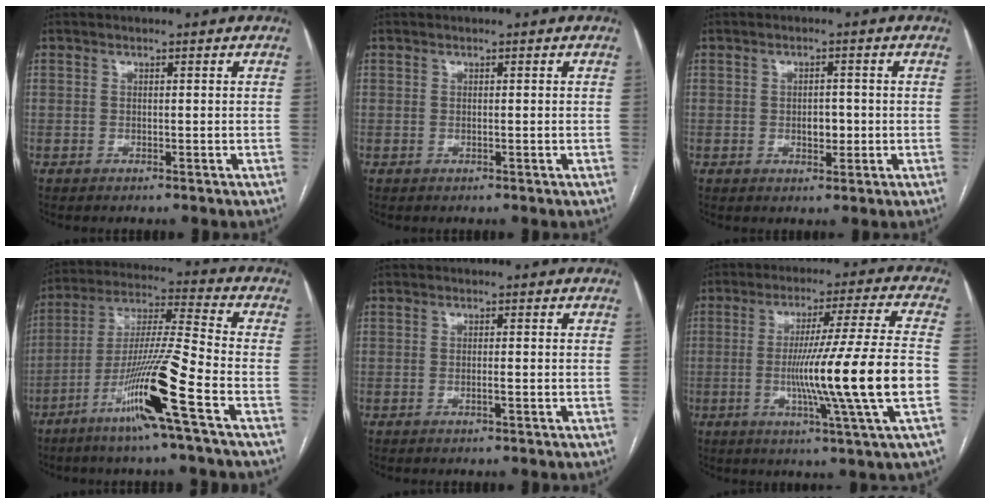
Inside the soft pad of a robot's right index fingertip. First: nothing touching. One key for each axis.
{"total": 0.0}
{"total": 2.6, "fx": -0.5, "fy": 1.5, "fz": 2.0, "tx": -0.028, "ty": 0.003, "tz": -0.003}
{"total": 14.7, "fx": -7.2, "fy": -1.4, "fz": 12.7, "tx": -0.247, "ty": -0.018, "tz": -0.139}
{"total": 0.9, "fx": -0.4, "fy": 0.0, "fz": 0.8, "tx": -0.016, "ty": 0.001, "tz": -0.006}
{"total": 16.6, "fx": -3.5, "fy": -2.4, "fz": 16.1, "tx": -0.273, "ty": -0.013, "tz": -0.060}